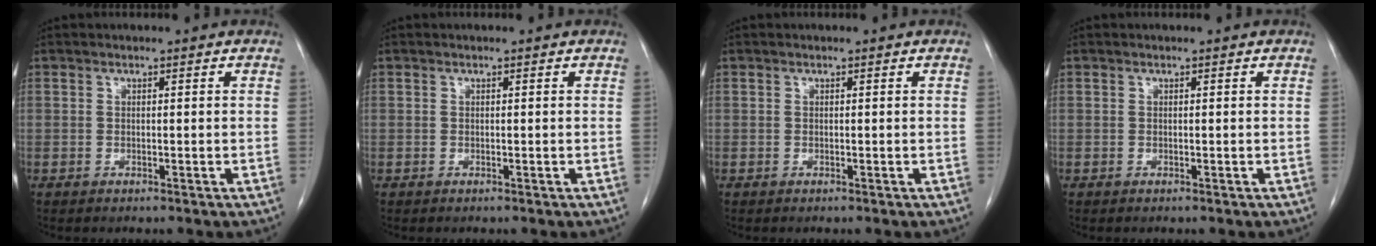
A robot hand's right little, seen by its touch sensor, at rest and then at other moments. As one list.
[{"total": 0.0}, {"total": 0.0}, {"total": 0.0}]